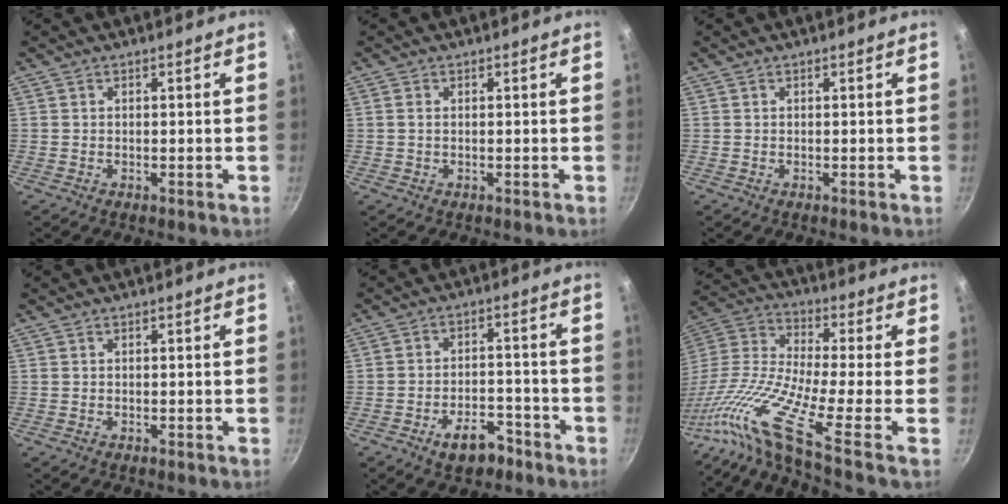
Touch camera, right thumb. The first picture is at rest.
{"total": 0.7, "force": [0.2, 0.5, 0.6], "torque": [-0.011, 0.001, 0.003]}
{"total": 0.0}
{"total": 0.0}
{"total": 7.7, "force": [-4.7, 4.2, 4.4], "torque": [-0.047, 0.038, -0.069]}
{"total": 20.6, "force": [-8.9, 3.0, 18.3], "torque": [-0.341, 0.005, -0.187]}